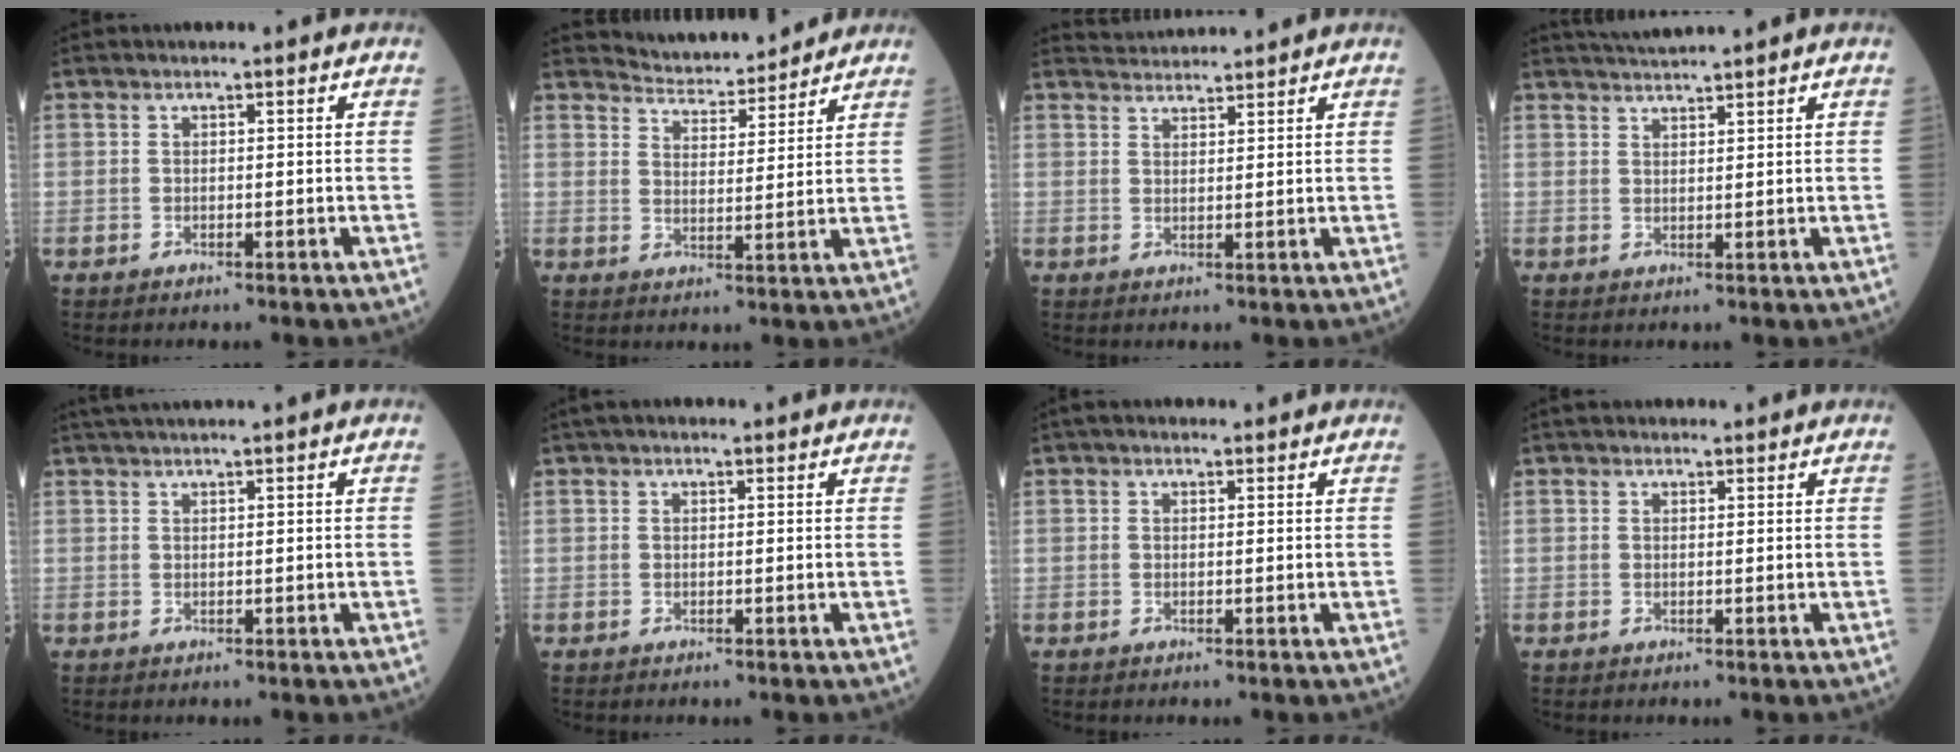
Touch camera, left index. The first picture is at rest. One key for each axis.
{"total": 7.8, "fx": 7.7, "fy": 1.4, "fz": 0.9, "tx": -0.022, "ty": 0.012, "tz": 0.119}
{"total": 4.1, "fx": 4.1, "fy": -0.1, "fz": 0.0, "tx": -0.010, "ty": 0.028, "tz": 0.074}
{"total": 3.6, "fx": 3.4, "fy": -0.9, "fz": 0.8, "tx": -0.014, "ty": 0.017, "tz": 0.065}
{"total": 6.0, "fx": 5.2, "fy": -0.4, "fz": 2.9, "tx": -0.041, "ty": 0.033, "tz": 0.082}
{"total": 2.8, "fx": 2.4, "fy": 1.0, "fz": 1.2, "tx": -0.016, "ty": 0.034, "tz": 0.035}
{"total": 1.8, "fx": 1.5, "fy": 0.9, "fz": 0.6, "tx": -0.012, "ty": 0.022, "tz": 0.021}
{"total": 2.4, "fx": 2.2, "fy": 0.9, "fz": 0.4, "tx": -0.004, "ty": 0.022, "tz": 0.032}